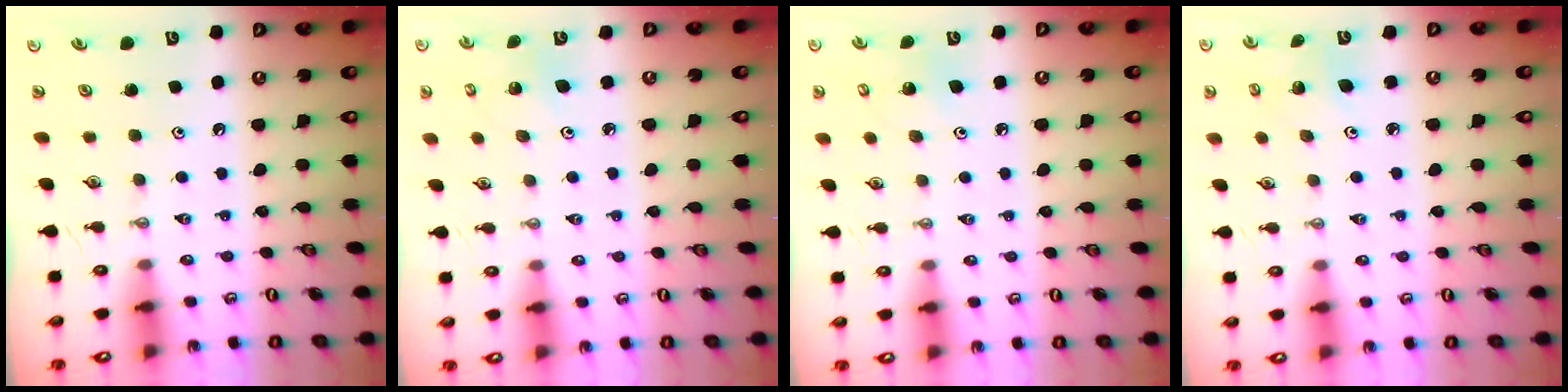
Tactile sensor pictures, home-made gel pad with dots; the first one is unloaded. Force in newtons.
{"total": 3.0, "press": 3.0, "slide": 0.2}
{"total": 5.5, "press": 5.5, "slide": 0.4}
{"total": 2.8, "press": 2.8, "slide": 0.2}